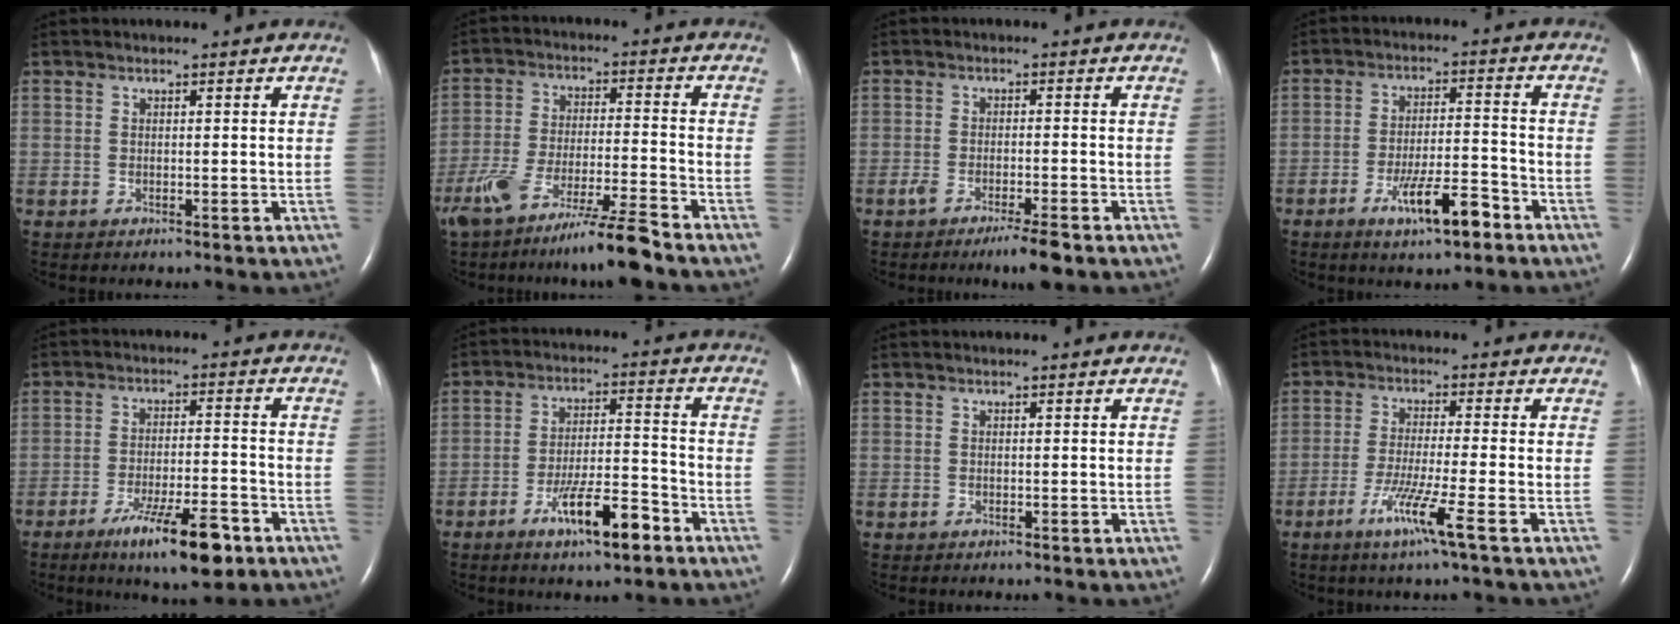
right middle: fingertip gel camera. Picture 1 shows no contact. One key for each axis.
{"total": 11.6, "fx": -9.0, "fy": -0.5, "fz": 7.4, "tx": -0.140, "ty": -0.026, "tz": -0.160}
{"total": 4.3, "fx": -3.0, "fy": 0.2, "fz": 3.1, "tx": -0.056, "ty": -0.008, "tz": -0.051}
{"total": 8.2, "fx": -4.9, "fy": 1.4, "fz": 6.4, "tx": -0.113, "ty": -0.003, "tz": -0.079}
{"total": 10.5, "fx": -6.4, "fy": 1.7, "fz": 8.2, "tx": -0.139, "ty": -0.016, "tz": -0.099}
{"total": 9.2, "fx": -5.4, "fy": 1.6, "fz": 7.2, "tx": -0.128, "ty": -0.002, "tz": -0.089}
{"total": 0.0}
{"total": 7.1, "fx": -3.6, "fy": -1.2, "fz": 5.9, "tx": -0.116, "ty": -0.022, "tz": -0.071}